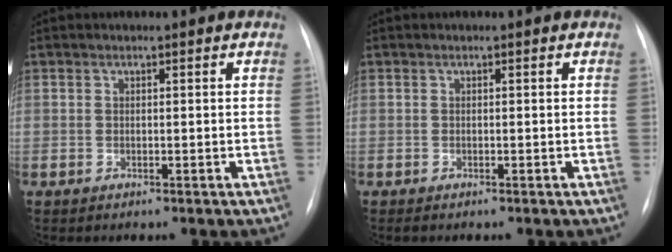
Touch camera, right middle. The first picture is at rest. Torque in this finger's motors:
{"motor_torque": [0.48, -0.41, 0.03, 0.05]}